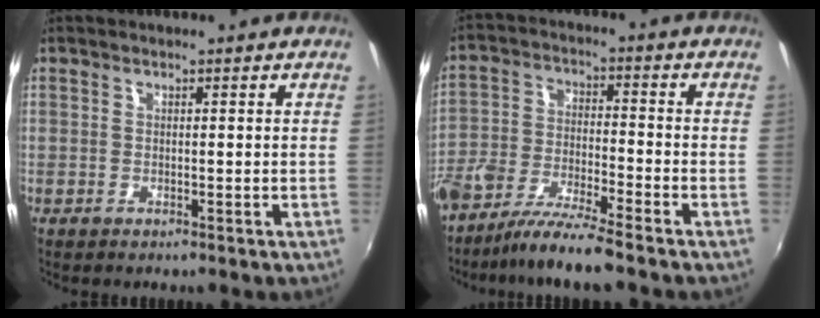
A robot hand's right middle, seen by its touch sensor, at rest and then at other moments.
{"total": 10.3, "force": [-8.0, 0.9, 6.4], "torque": [-0.135, -0.017, -0.152]}